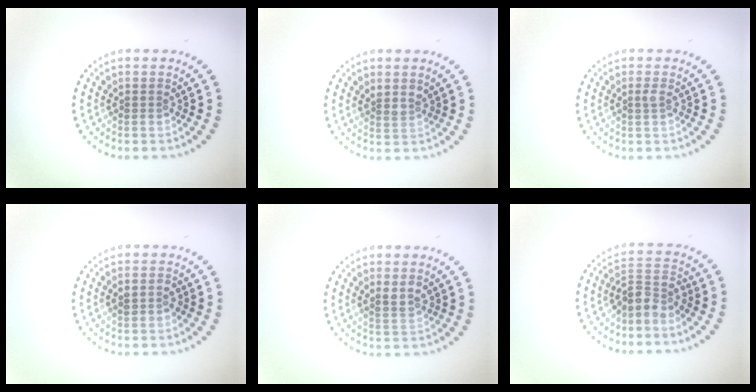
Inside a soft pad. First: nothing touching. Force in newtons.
{"total": 1.5, "press": 1.1, "slide": 0.9}
{"total": 0.7, "press": 0.5, "slide": 0.4}
{"total": 1.4, "press": 1.3, "slide": 0.4}
{"total": 1.7, "press": 1.6, "slide": 0.5}
{"total": 2.6, "press": 2.0, "slide": 1.7}